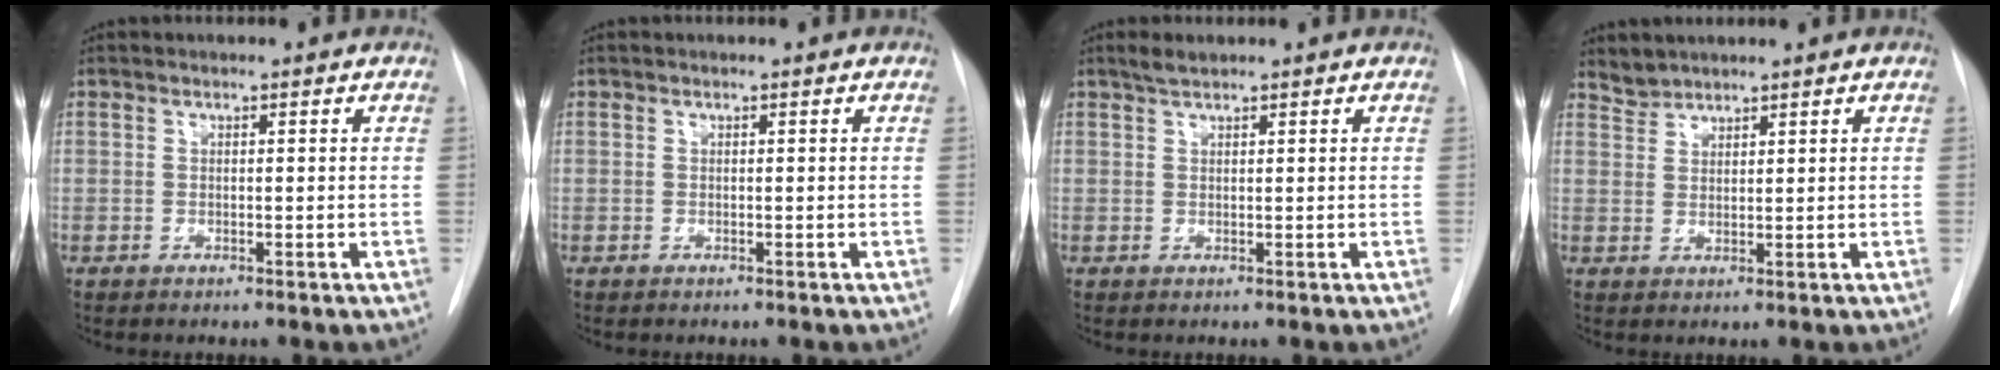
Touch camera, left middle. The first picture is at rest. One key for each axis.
{"total": 0.0}
{"total": 1.6, "fx": 1.4, "fy": 0.3, "fz": 0.8, "tx": -0.022, "ty": 0.006, "tz": 0.029}
{"total": 2.2, "fx": 2.1, "fy": 0.4, "fz": -0.4, "tx": 0.009, "ty": 0.006, "tz": 0.042}